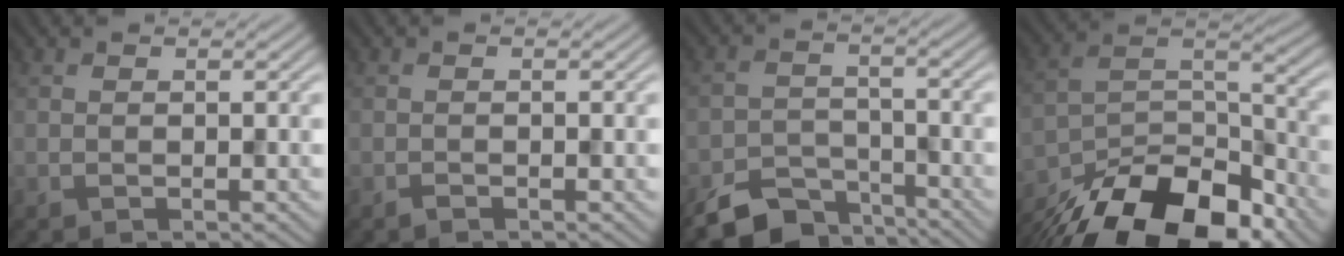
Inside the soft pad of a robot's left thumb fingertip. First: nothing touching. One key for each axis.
{"total": 0.5, "fx": -0.5, "fy": 0.1, "fz": 0.2, "tx": -0.003, "ty": 0.002, "tz": -0.009}
{"total": 7.2, "fx": -5.8, "fy": 3.4, "fz": 2.7, "tx": -0.050, "ty": -0.009, "tz": -0.106}
{"total": 17.6, "fx": -13.2, "fy": 7.0, "fz": 9.4, "tx": -0.207, "ty": -0.025, "tz": -0.211}